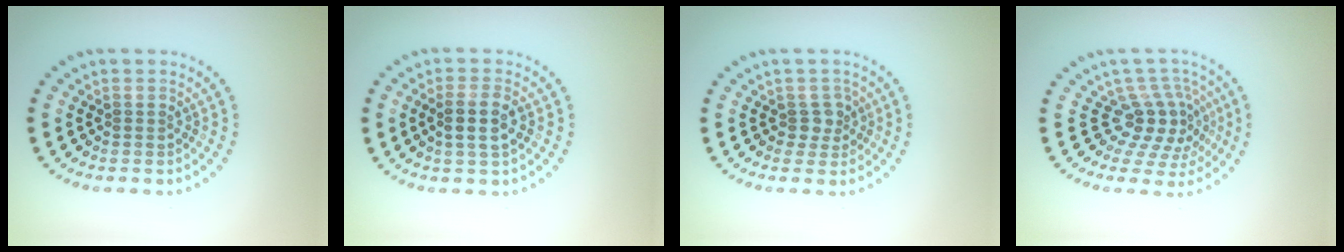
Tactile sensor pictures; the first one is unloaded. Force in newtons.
{"total": 2.6, "press": 2.5, "slide": 0.8}
{"total": 1.6, "press": 1.5, "slide": 0.7}
{"total": 4.0, "press": 2.8, "slide": 2.8}